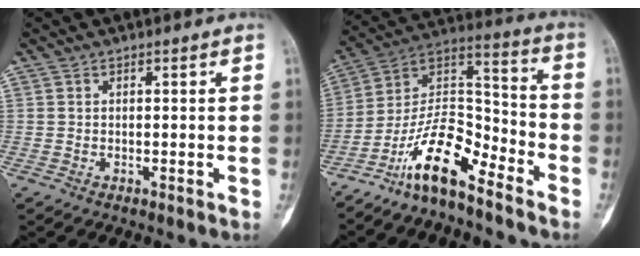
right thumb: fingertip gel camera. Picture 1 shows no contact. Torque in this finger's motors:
{"motor_torque": [0.32, 0.23, 1.33, -1.42, 0.31]}